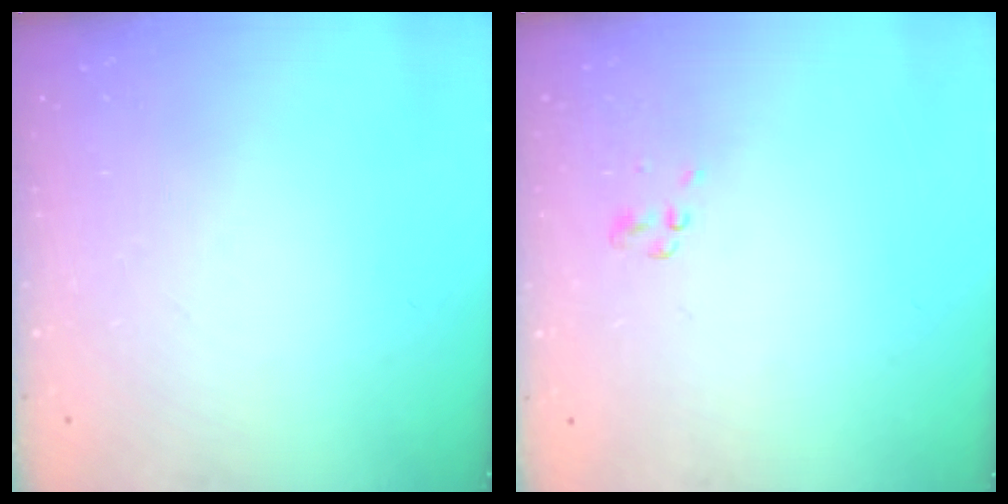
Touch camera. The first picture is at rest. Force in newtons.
{"total": 0.5, "press": 0.5, "slide": 0.1}